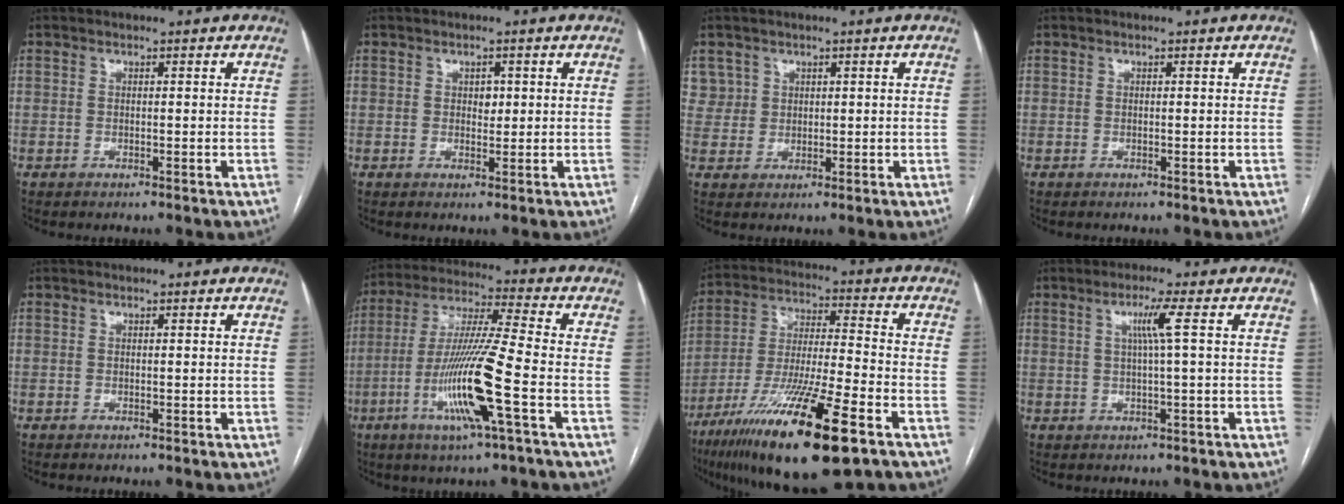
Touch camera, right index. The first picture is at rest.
{"total": 1.6, "force": [0.4, 1.1, 1.1], "torque": [-0.012, 0.000, 0.005]}
{"total": 3.5, "force": [1.7, 3.1, -0.3], "torque": [0.022, 0.008, 0.031]}
{"total": 0.0}
{"total": 0.0}
{"total": 14.9, "force": [-5.1, -0.6, 14.0], "torque": [-0.283, -0.013, -0.101]}
{"total": 21.4, "force": [-12.2, 2.0, 17.5], "torque": [-0.315, -0.048, -0.213]}
{"total": 3.7, "force": [0.9, -1.0, 3.5], "torque": [-0.069, 0.002, 0.017]}